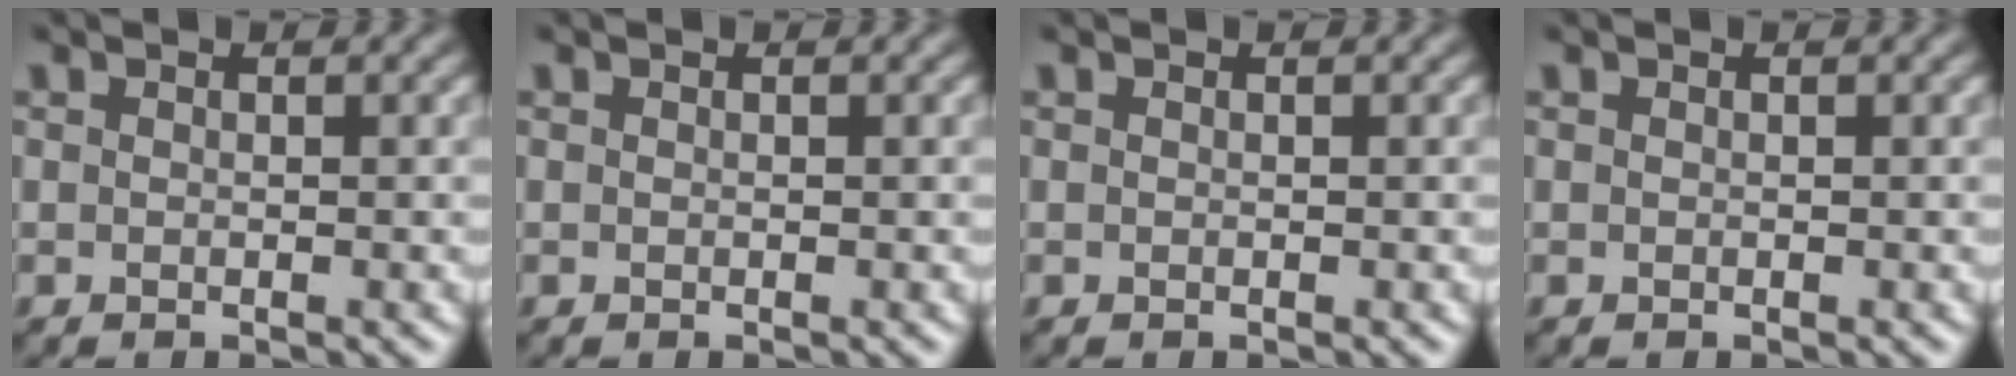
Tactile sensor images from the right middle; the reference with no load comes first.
{"total": 0.0}
{"total": 0.0}
{"total": 0.0}